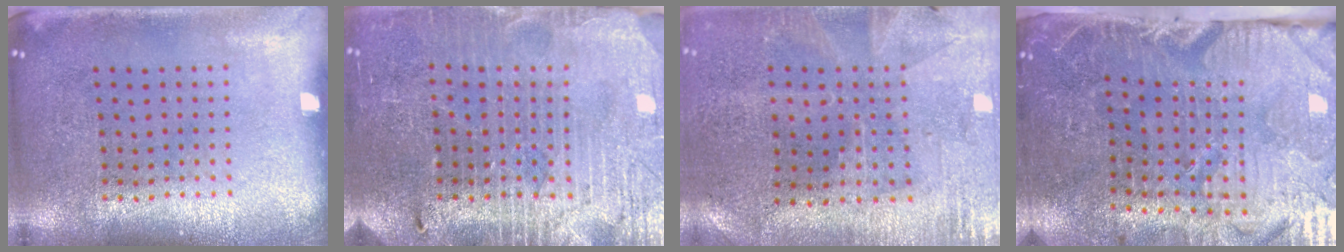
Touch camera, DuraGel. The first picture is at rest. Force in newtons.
{"total": 3.9, "press": 3.7, "slide": 1.2}
{"total": 0.5, "press": 0.3, "slide": 0.4}
{"total": 4.1, "press": 4.0, "slide": 1.0}